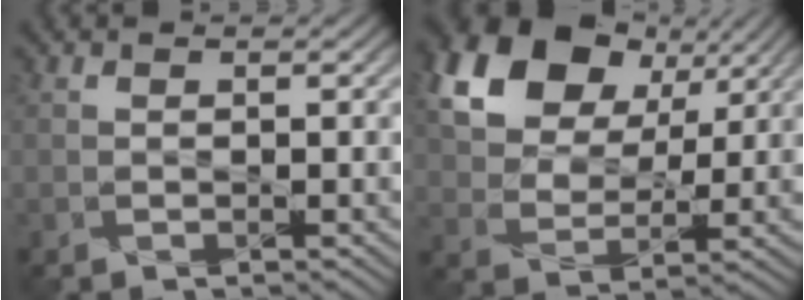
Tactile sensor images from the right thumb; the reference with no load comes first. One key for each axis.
{"total": 17.3, "fx": 9.3, "fy": 11.3, "fz": 9.3, "tx": -0.226, "ty": 0.039, "tz": 0.188}